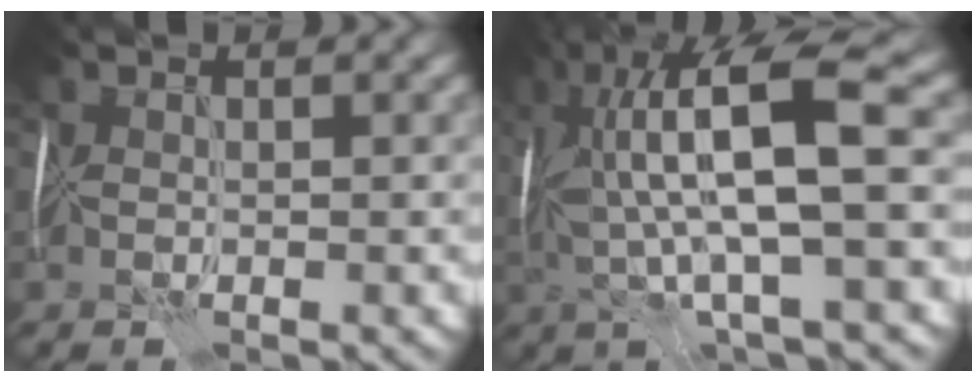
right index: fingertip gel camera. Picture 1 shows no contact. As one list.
[{"total": 12.3, "force": [2.1, 3.3, 11.6], "torque": [-0.219, 0.016, 0.042]}]